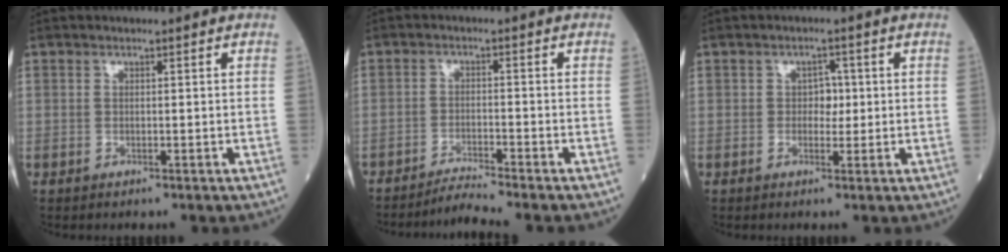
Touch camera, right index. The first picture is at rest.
{"total": 4.1, "force": [-3.7, -1.7, 0.5], "torque": [-0.016, -0.018, -0.067]}
{"total": 2.4, "force": [0.1, 1.7, 1.7], "torque": [-0.018, 0.003, 0.000]}